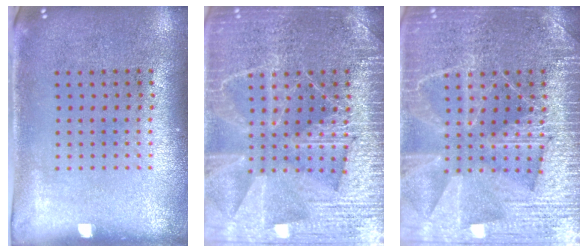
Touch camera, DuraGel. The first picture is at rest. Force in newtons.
{"total": 6.6, "press": 6.5, "slide": 0.9}
{"total": 6.6, "press": 6.5, "slide": 0.9}